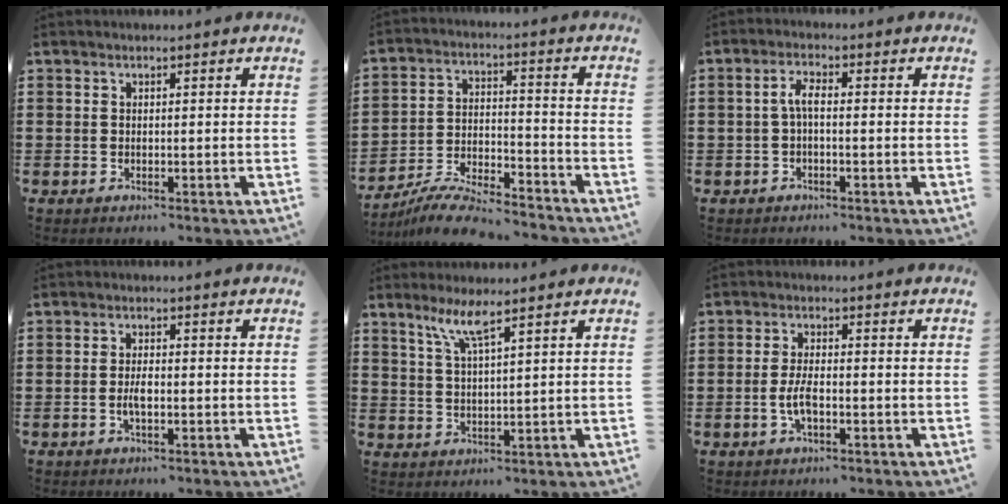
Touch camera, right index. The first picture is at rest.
{"total": 8.1, "force": [-7.7, 0.6, 2.4], "torque": [-0.055, 0.011, -0.151]}
{"total": 2.9, "force": [-0.5, 0.9, 2.8], "torque": [-0.068, 0.000, -0.016]}
{"total": 2.5, "force": [-0.7, 0.9, 2.2], "torque": [-0.049, -0.001, -0.015]}
{"total": 4.7, "force": [3.1, 0.1, 3.6], "torque": [-0.080, 0.002, 0.053]}
{"total": 3.9, "force": [-1.0, 1.5, 3.5], "torque": [-0.085, -0.003, -0.024]}